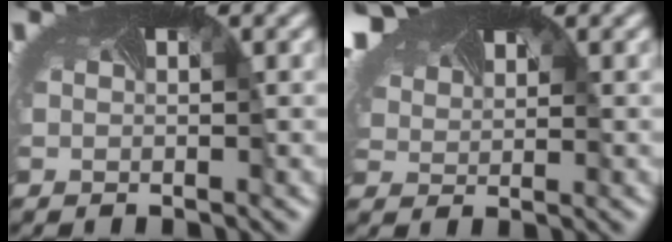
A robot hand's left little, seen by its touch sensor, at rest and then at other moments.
{"total": 4.2, "force": [3.3, 2.0, 1.5], "torque": [-0.073, -0.002, 0.073]}